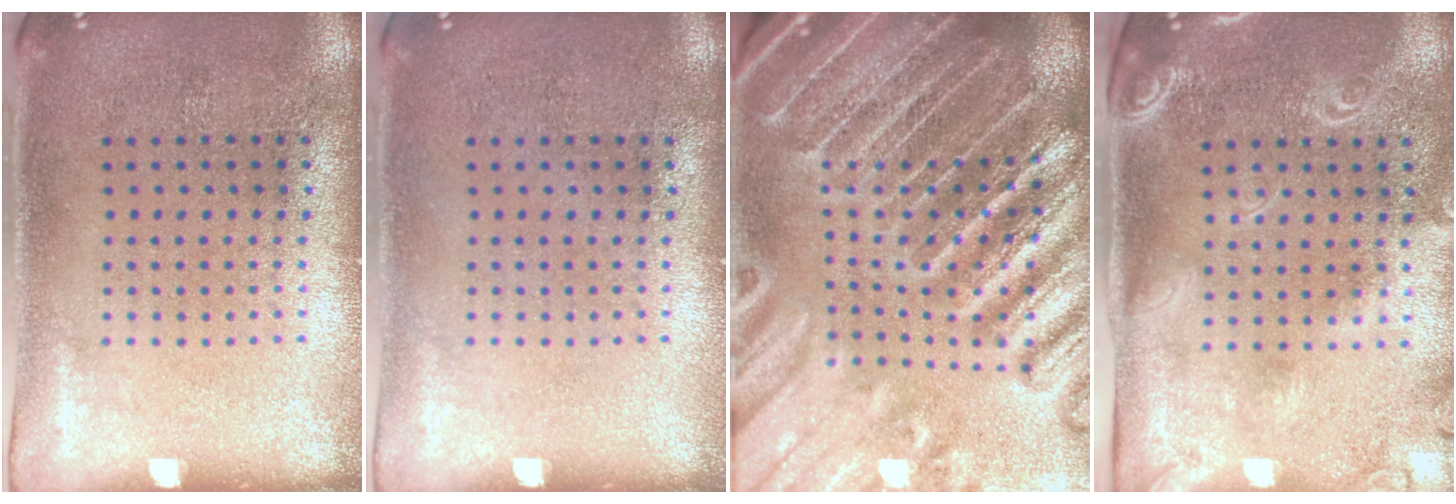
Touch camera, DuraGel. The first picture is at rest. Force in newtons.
{"total": 0.0}
{"total": 5.1, "press": 4.5, "slide": 2.3}
{"total": 2.4, "press": 1.9, "slide": 1.4}